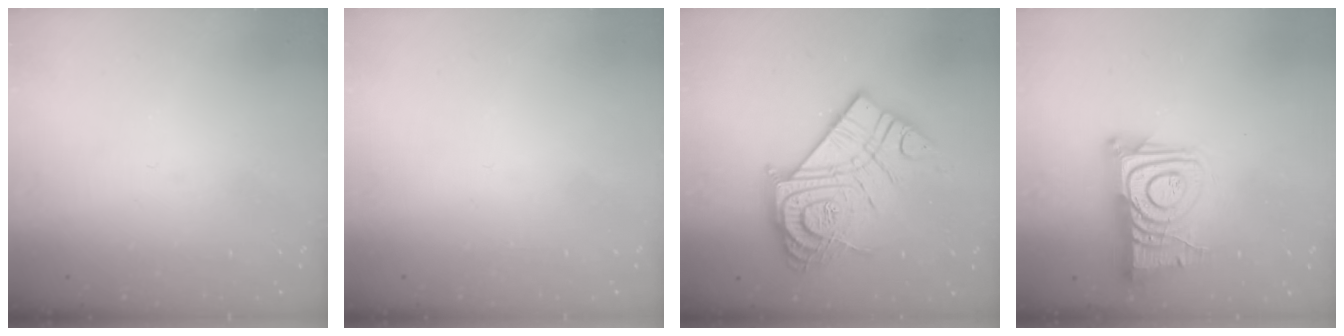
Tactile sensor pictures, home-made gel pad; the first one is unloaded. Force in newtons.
{"total": 1.7, "press": 1.7, "slide": 0.1}
{"total": 24.3, "press": 24.1, "slide": 2.4}
{"total": 14.8, "press": 14.7, "slide": 1.6}